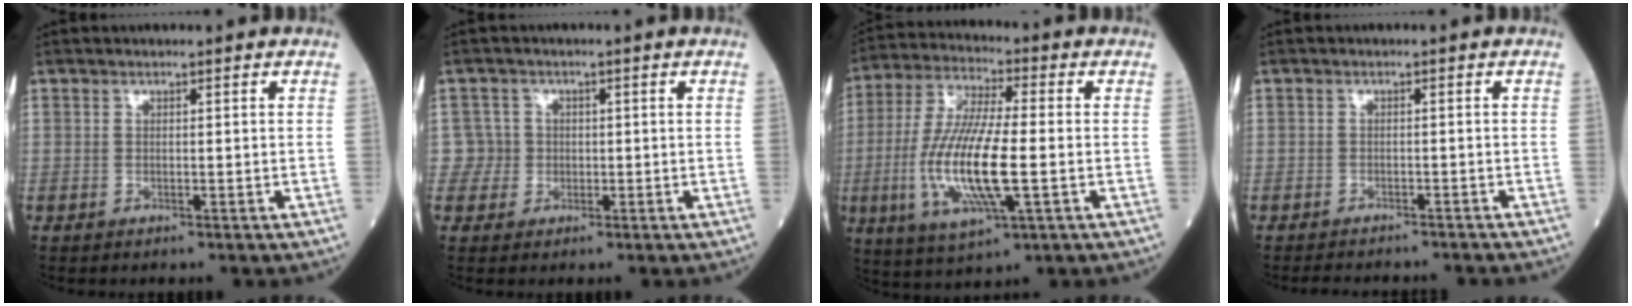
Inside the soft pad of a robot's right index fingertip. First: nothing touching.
{"total": 2.6, "force": [-0.3, 2.5, -0.5], "torque": [0.023, 0.010, -0.009]}
{"total": 14.8, "force": [-2.6, 2.7, 14.4], "torque": [-0.301, -0.013, -0.048]}
{"total": 6.2, "force": [-6.0, 1.1, 1.3], "torque": [-0.012, -0.005, -0.077]}